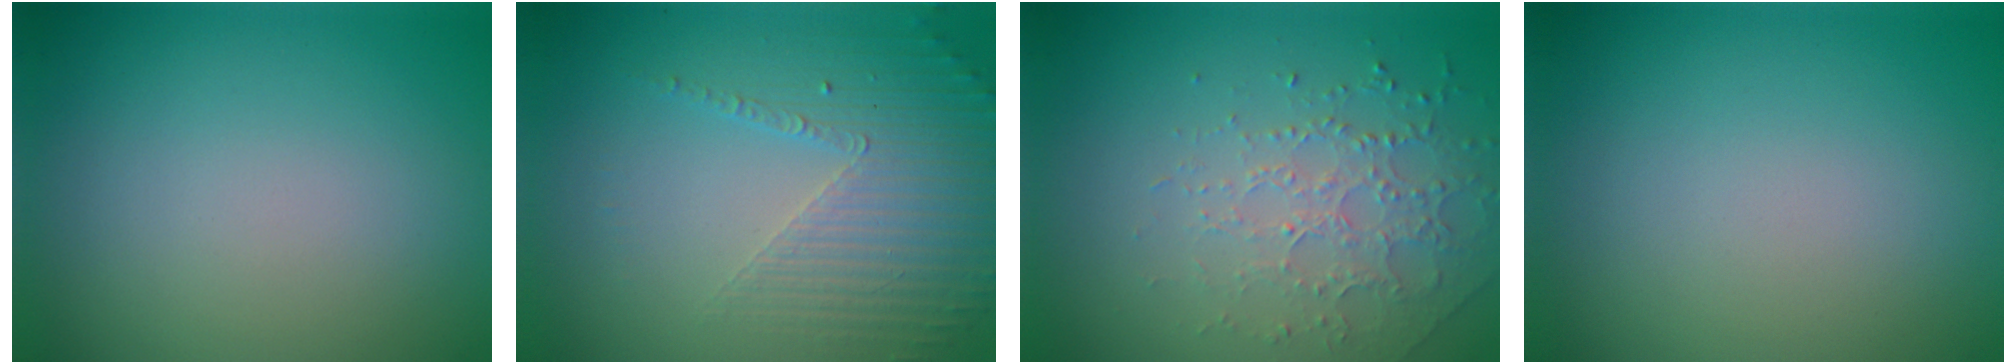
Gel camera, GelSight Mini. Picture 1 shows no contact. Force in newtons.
{"total": 5.0, "press": 3.2, "slide": 3.8}
{"total": 2.1, "press": 1.9, "slide": 0.9}
{"total": 0.0}